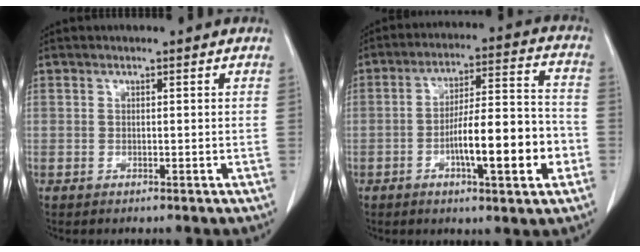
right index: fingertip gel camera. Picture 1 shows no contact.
{"total": 13.6, "force": [-4.2, 2.2, 12.8], "torque": [-0.203, 0.016, -0.064]}